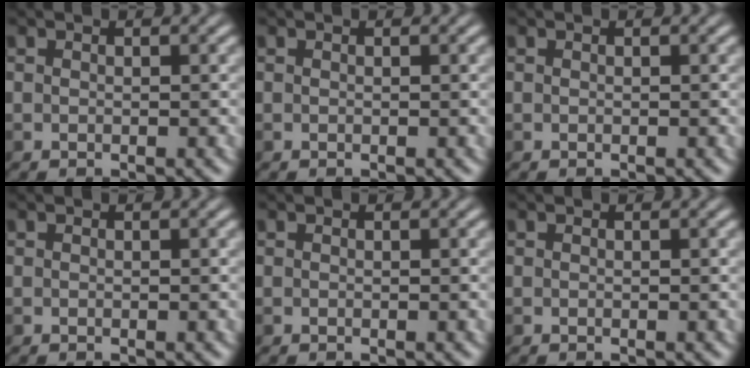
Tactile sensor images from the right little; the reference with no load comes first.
{"total": 0.0}
{"total": 0.0}
{"total": 0.0}
{"total": 0.0}
{"total": 0.0}